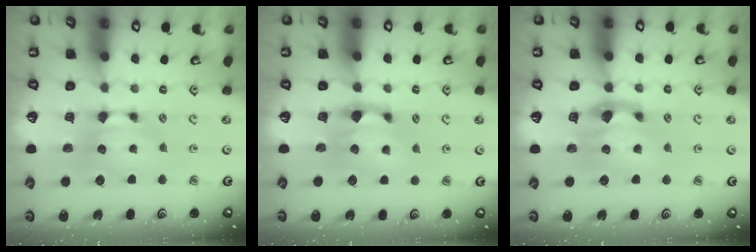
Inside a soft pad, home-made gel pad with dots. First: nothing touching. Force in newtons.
{"total": 1.4, "press": 0.8, "slide": 1.2}
{"total": 2.6, "press": 2.0, "slide": 1.7}